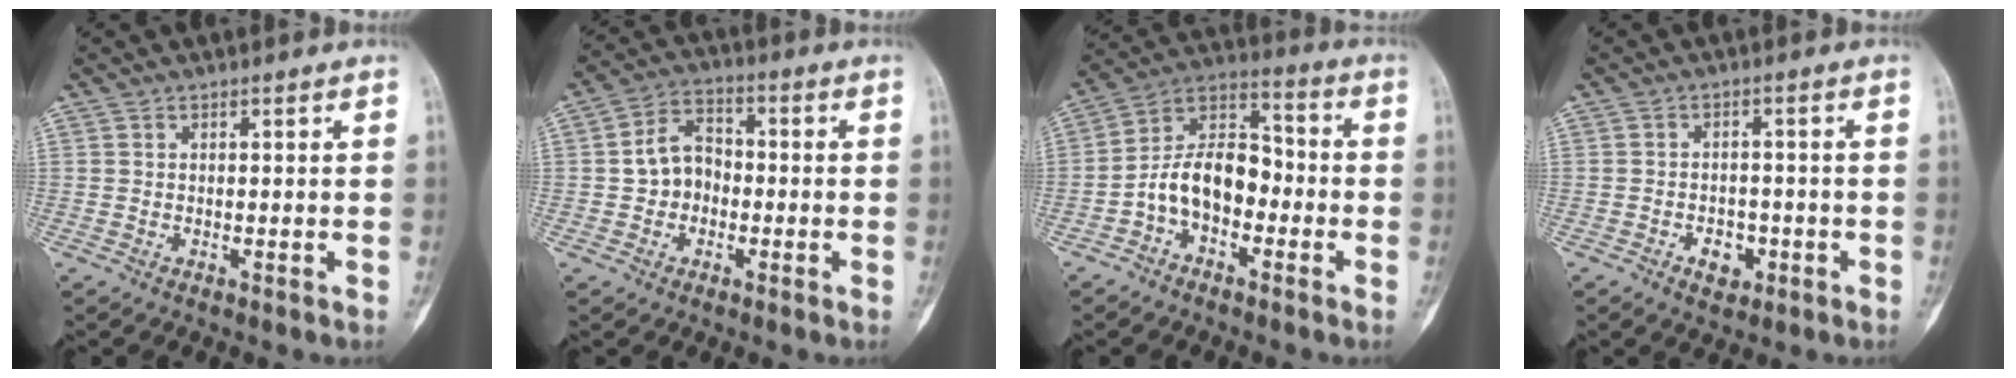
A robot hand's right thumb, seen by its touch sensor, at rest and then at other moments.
{"total": 7.4, "force": [-1.0, 5.9, 4.3], "torque": [-0.054, 0.027, -0.031]}
{"total": 11.9, "force": [-3.6, 7.7, 8.3], "torque": [-0.127, 0.057, -0.075]}
{"total": 4.2, "force": [-1.9, 2.9, 2.4], "torque": [-0.019, 0.012, -0.025]}